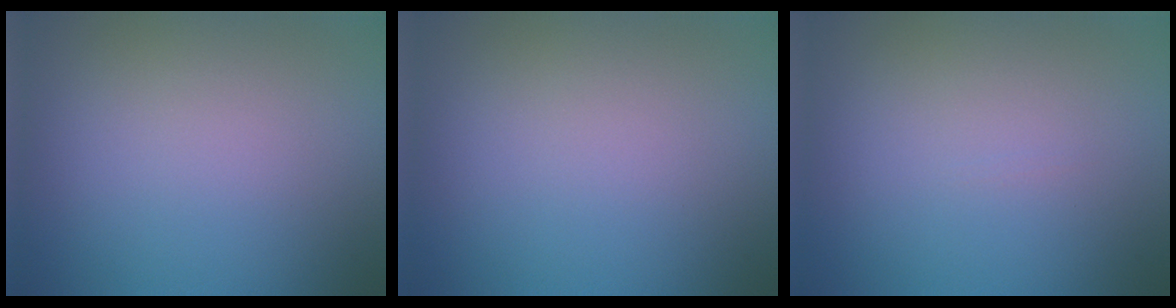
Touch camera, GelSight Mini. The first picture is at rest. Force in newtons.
{"total": 0.0}
{"total": 0.0}